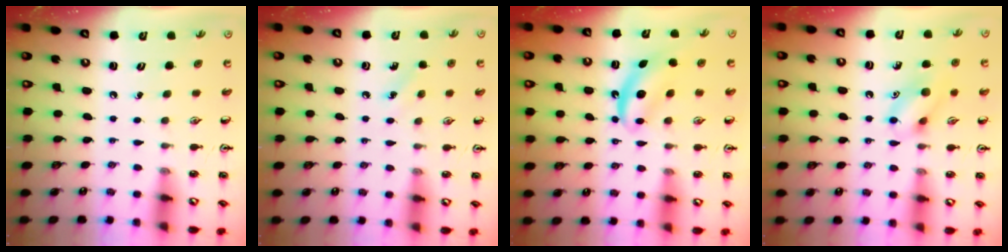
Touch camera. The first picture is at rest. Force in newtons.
{"total": 5.2, "press": 4.9, "slide": 1.7}
{"total": 5.2, "press": 5.1, "slide": 0.9}
{"total": 10.5, "press": 10.5, "slide": 0.7}